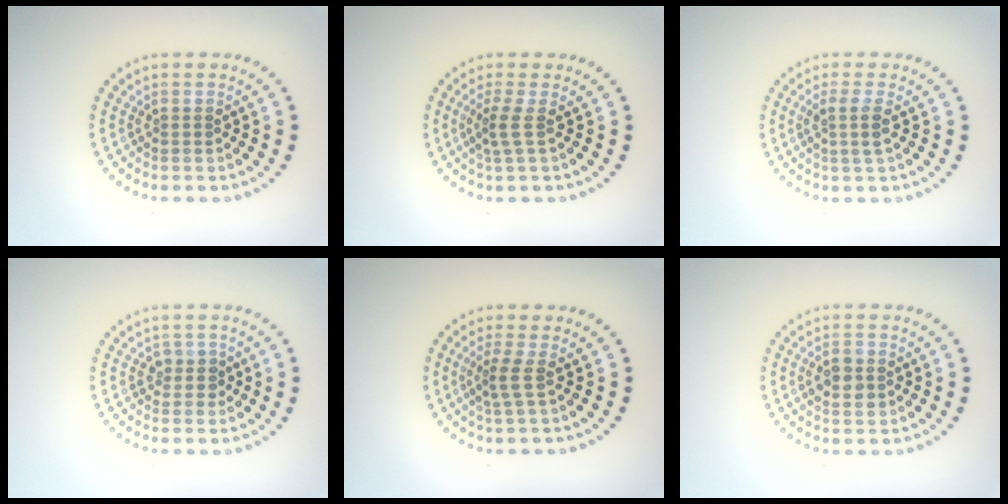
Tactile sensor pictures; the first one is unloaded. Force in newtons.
{"total": 1.9, "press": 1.3, "slide": 1.4}
{"total": 1.9, "press": 1.5, "slide": 1.2}
{"total": 1.5, "press": 1.3, "slide": 0.8}
{"total": 1.9, "press": 1.2, "slide": 1.4}
{"total": 2.6, "press": 2.6, "slide": 0.1}